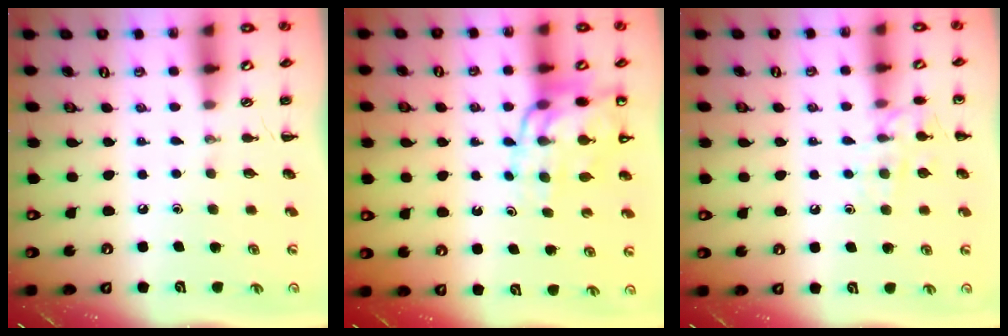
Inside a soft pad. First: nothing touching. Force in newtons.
{"total": 13.3, "press": 13.0, "slide": 3.1}
{"total": 10.0, "press": 10.0, "slide": 0.9}